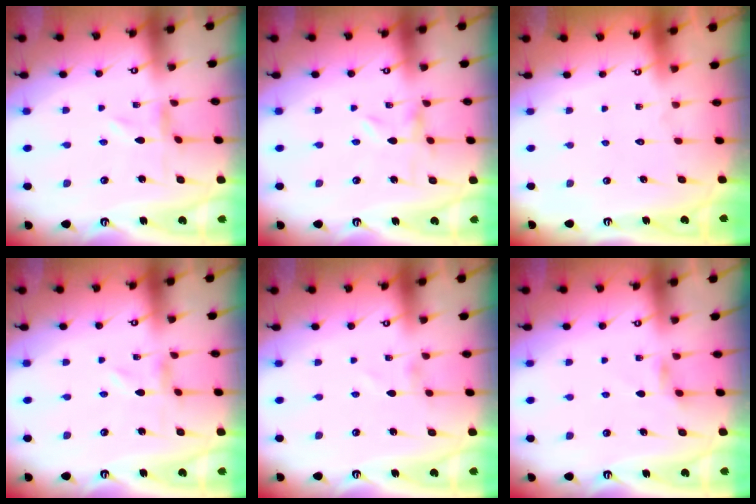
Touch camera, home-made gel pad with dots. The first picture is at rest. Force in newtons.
{"total": 0.0}
{"total": 1.7, "press": 1.7, "slide": 0.1}
{"total": 0.0}
{"total": 0.9, "press": 0.9, "slide": 0.1}
{"total": 4.0, "press": 4.0, "slide": 0.5}